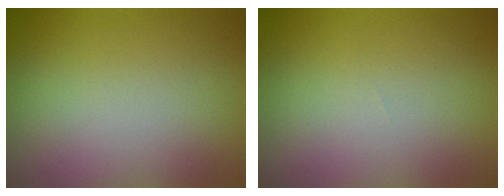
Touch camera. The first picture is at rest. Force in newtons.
{"total": 0.0}